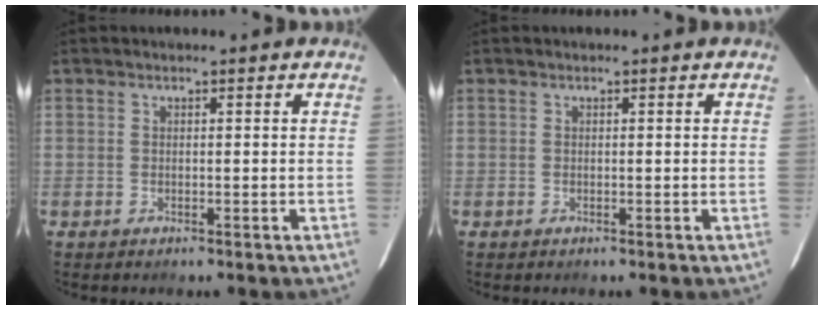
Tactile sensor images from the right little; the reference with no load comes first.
{"total": 0.0}